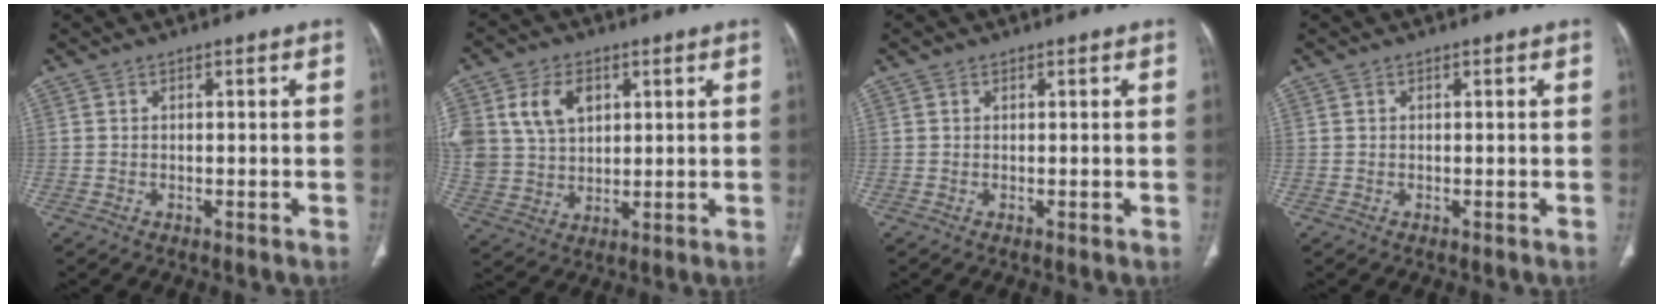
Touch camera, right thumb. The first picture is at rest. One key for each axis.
{"total": 13.5, "fx": 4.7, "fy": 9.8, "fz": 8.0, "tx": -0.155, "ty": -0.005, "tz": 0.101}
{"total": 0.7, "fx": 0.4, "fy": 0.5, "fz": 0.3, "tx": -0.003, "ty": -0.003, "tz": 0.005}
{"total": 0.0}